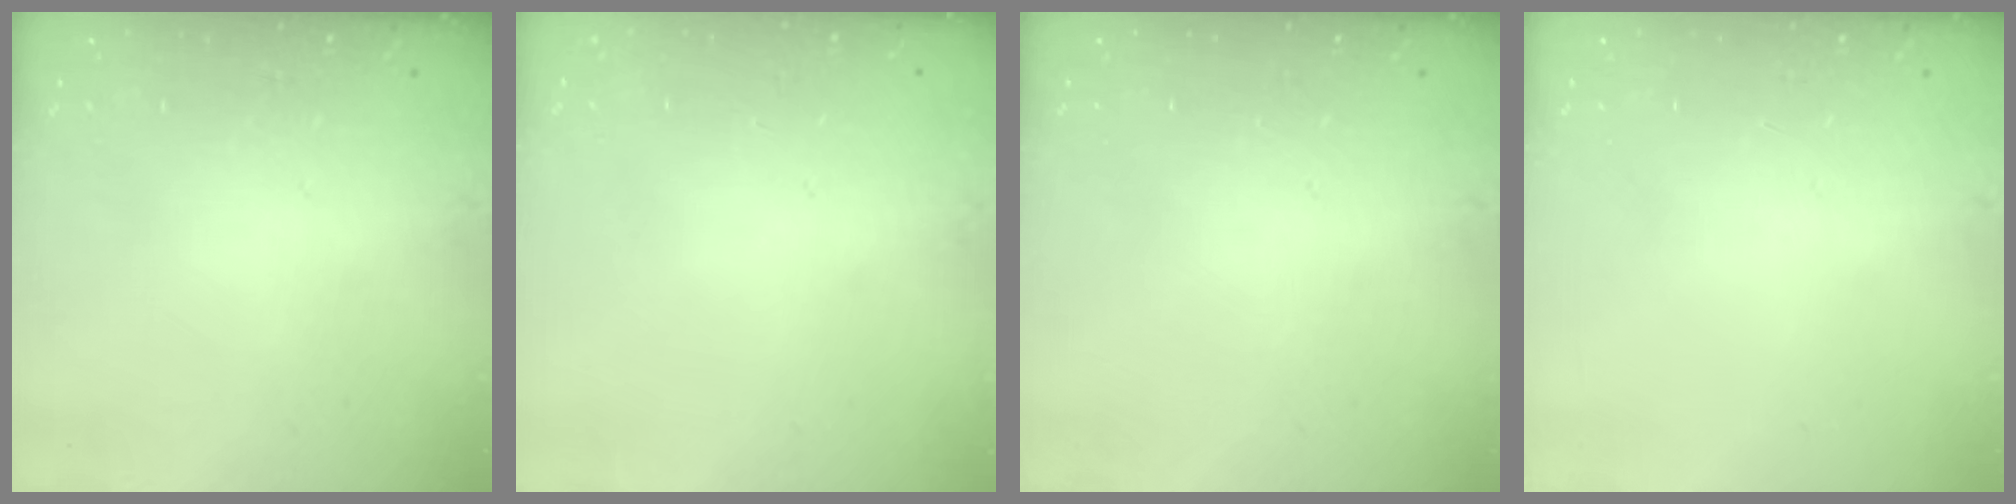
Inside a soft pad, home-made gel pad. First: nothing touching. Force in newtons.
{"total": 0.7, "press": 0.6, "slide": 0.3}
{"total": 0.0}
{"total": 0.0}